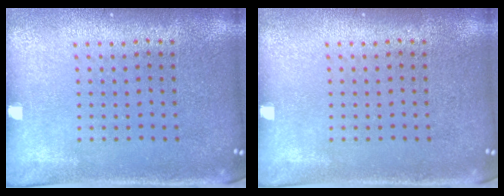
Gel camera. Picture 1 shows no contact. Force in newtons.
{"total": 0.0}